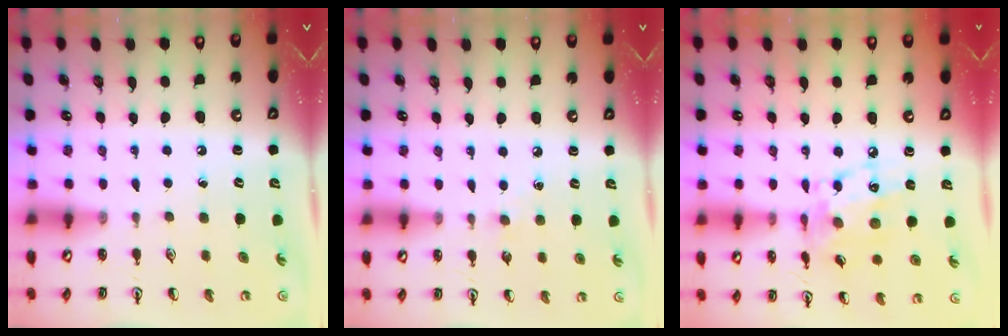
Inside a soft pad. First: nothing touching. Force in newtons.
{"total": 4.5, "press": 4.4, "slide": 0.7}
{"total": 11.5, "press": 11.5, "slide": 0.8}